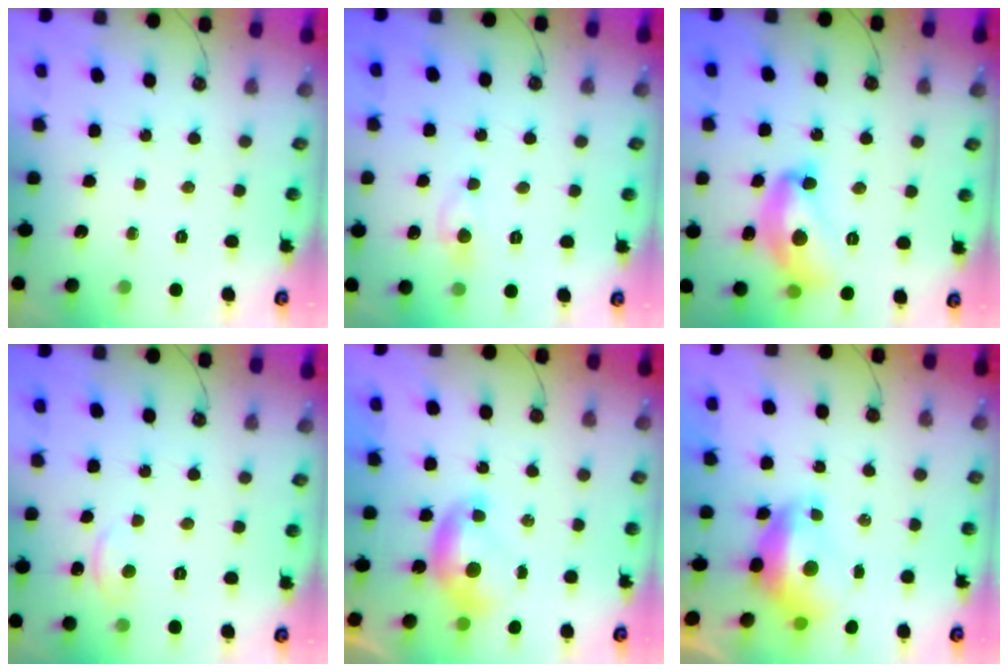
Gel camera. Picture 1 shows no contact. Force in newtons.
{"total": 1.5, "press": 1.5, "slide": 0.0}
{"total": 10.8, "press": 10.7, "slide": 0.9}
{"total": 2.4, "press": 2.4, "slide": 0.3}
{"total": 0.0}
{"total": 1.8, "press": 1.6, "slide": 0.7}